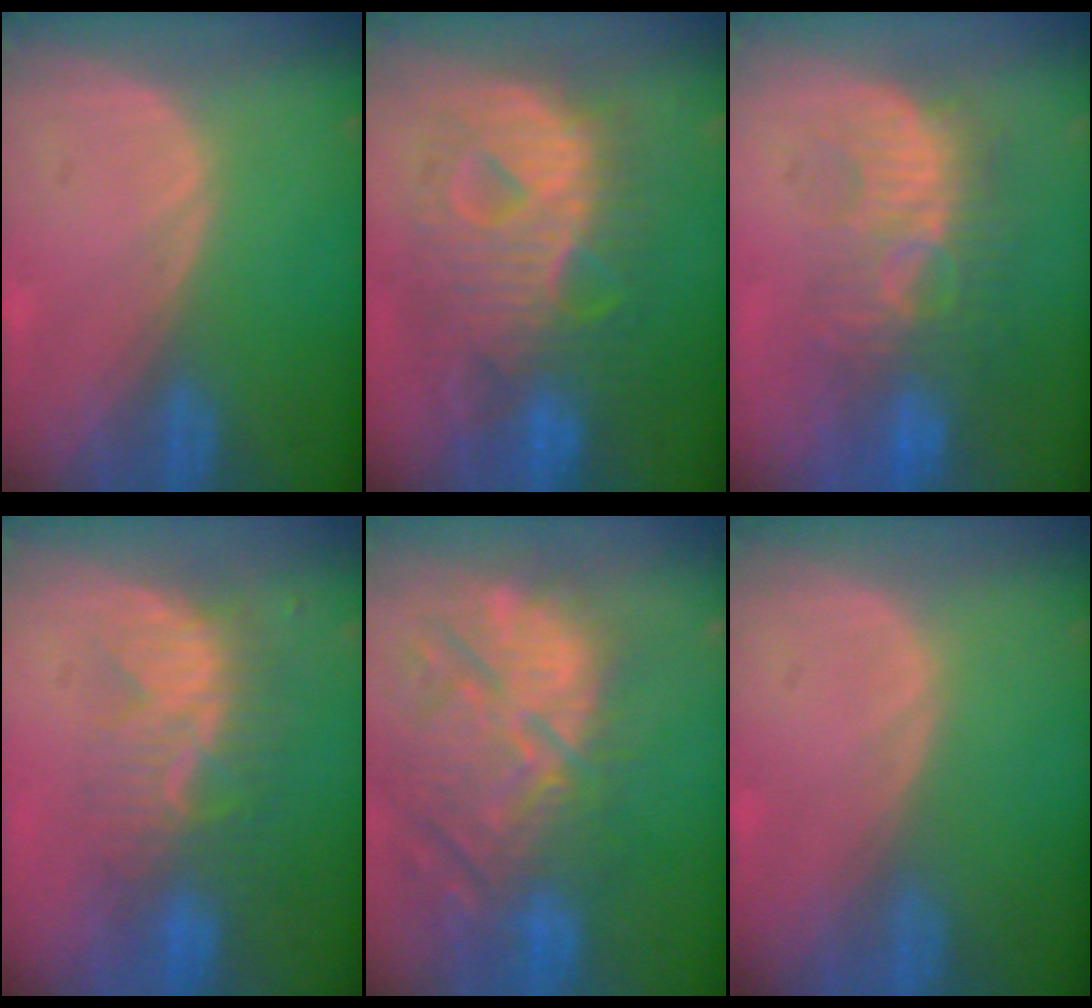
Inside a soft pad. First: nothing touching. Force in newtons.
{"total": 12.6, "press": 12.6, "slide": 1.2}
{"total": 9.4, "press": 8.9, "slide": 2.9}
{"total": 8.6, "press": 7.8, "slide": 3.5}
{"total": 14.0, "press": 12.5, "slide": 6.2}
{"total": 0.0}